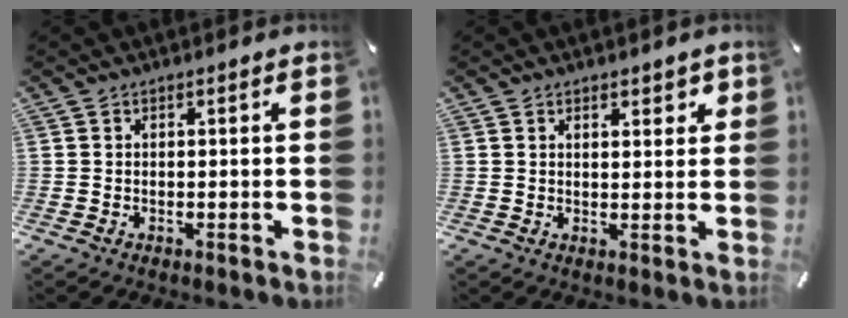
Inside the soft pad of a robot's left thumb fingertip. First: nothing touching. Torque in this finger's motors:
{"motor_torque": [-0.27, -0.02, -0.08, -0.01, -0.02]}